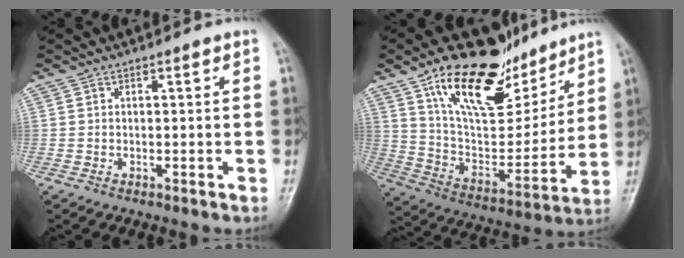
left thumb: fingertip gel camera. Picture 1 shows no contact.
{"total": 23.5, "force": [15.0, 10.6, 14.8], "torque": [-0.197, -0.060, 0.265]}